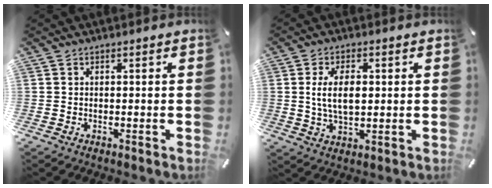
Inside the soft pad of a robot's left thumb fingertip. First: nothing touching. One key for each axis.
{"total": 8.0, "fx": 0.9, "fy": 4.1, "fz": 6.8, "tx": -0.130, "ty": 0.001, "tz": 0.008}